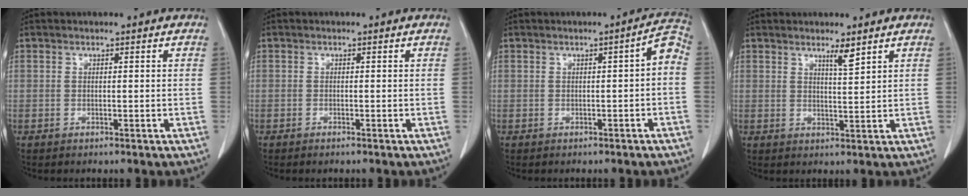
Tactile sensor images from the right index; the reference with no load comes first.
{"total": 0.6, "force": [-0.5, 0.0, 0.3], "torque": [-0.008, -0.002, -0.007]}
{"total": 3.3, "force": [-0.7, 0.8, 3.1], "torque": [-0.032, 0.016, -0.011]}
{"total": 2.6, "force": [1.9, 0.0, 1.7], "torque": [-0.032, -0.006, 0.036]}